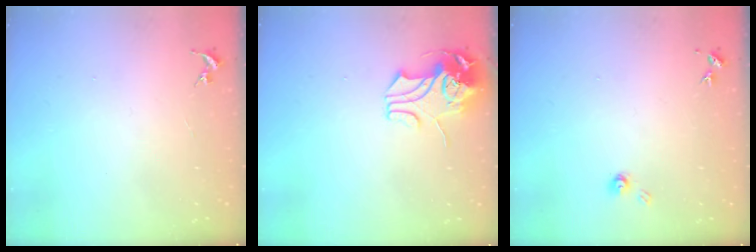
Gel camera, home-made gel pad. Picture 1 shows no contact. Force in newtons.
{"total": 9.8, "press": 9.8, "slide": 0.8}
{"total": 3.3, "press": 3.3, "slide": 0.2}